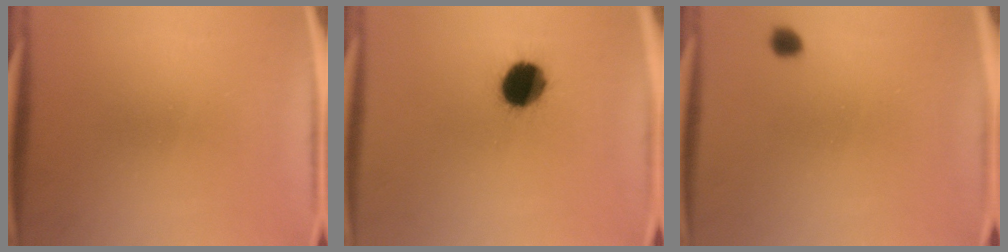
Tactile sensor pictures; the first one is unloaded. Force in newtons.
{"total": 10.8}
{"total": 1.7}